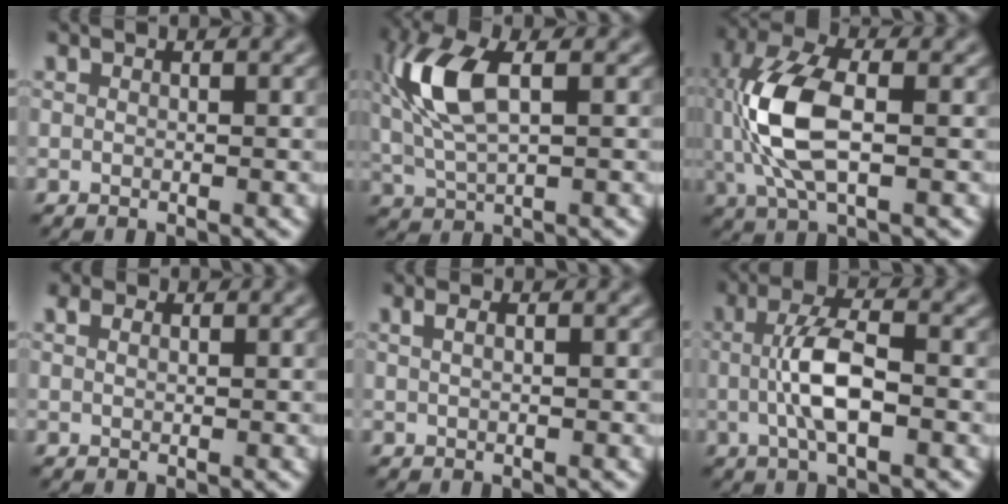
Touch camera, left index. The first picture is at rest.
{"total": 6.8, "force": [1.4, 2.8, 6.1], "torque": [-0.141, 0.012, 0.024]}
{"total": 7.9, "force": [0.1, 3.6, 7.0], "torque": [-0.162, 0.008, -0.001]}
{"total": 0.9, "force": [0.6, 0.5, 0.5], "torque": [-0.012, 0.002, 0.005]}
{"total": 0.9, "force": [0.4, 0.3, 0.8], "torque": [-0.016, 0.003, 0.006]}
{"total": 4.9, "force": [-0.4, 1.5, 4.6], "torque": [-0.096, 0.006, -0.012]}